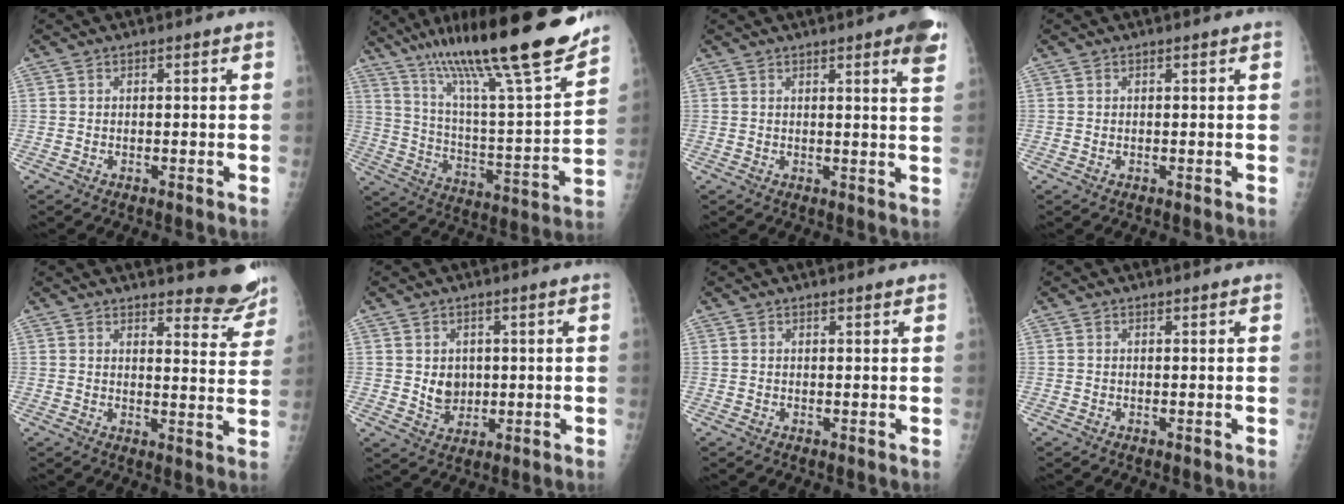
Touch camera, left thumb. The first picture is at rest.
{"total": 27.7, "force": [20.7, 3.1, 18.1], "torque": [-0.282, -0.073, 0.338]}
{"total": 6.6, "force": [3.9, 0.6, 5.3], "torque": [-0.055, -0.013, 0.040]}
{"total": 0.6, "force": [0.3, 0.1, 0.4], "torque": [-0.010, 0.001, 0.007]}
{"total": 9.0, "force": [8.2, 2.0, 3.0], "torque": [-0.010, -0.070, 0.093]}
{"total": 4.3, "force": [0.7, 3.5, 2.4], "torque": [-0.022, -0.010, 0.023]}
{"total": 1.2, "force": [1.0, 0.1, 0.6], "torque": [-0.004, -0.003, 0.015]}
{"total": 0.6, "force": [0.6, 0.0, 0.1], "torque": [-0.004, -0.002, 0.009]}